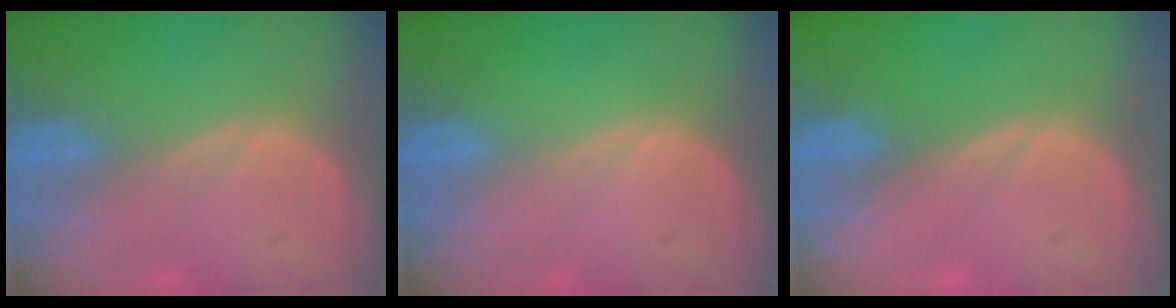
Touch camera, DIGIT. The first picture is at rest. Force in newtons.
{"total": 0.0}
{"total": 0.0}